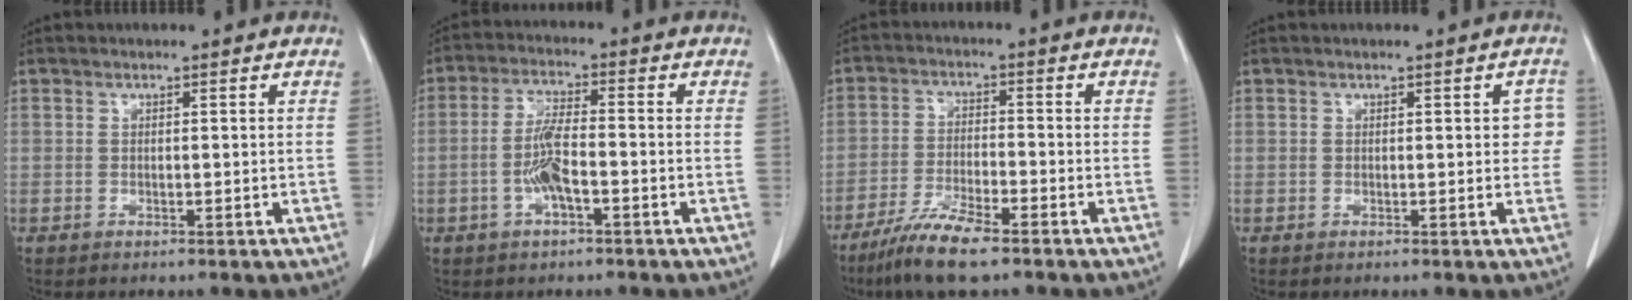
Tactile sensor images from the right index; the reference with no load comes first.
{"total": 5.8, "force": [-1.8, 1.2, 5.3], "torque": [-0.118, 0.007, -0.035]}
{"total": 8.0, "force": [-5.9, 0.8, 5.4], "torque": [-0.109, -0.021, -0.112]}
{"total": 2.7, "force": [0.3, 1.4, 2.3], "torque": [-0.011, 0.011, 0.001]}